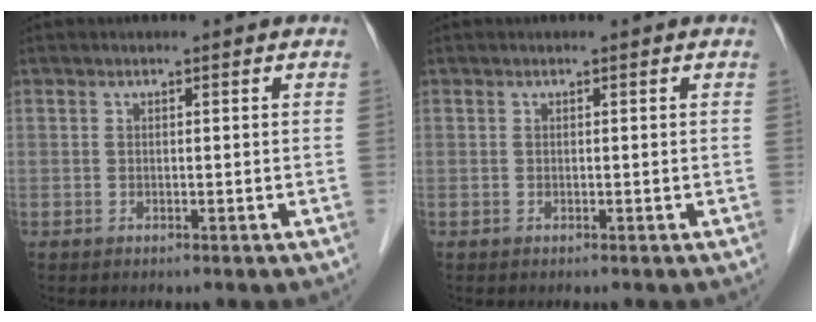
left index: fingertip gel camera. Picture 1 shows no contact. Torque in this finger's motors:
{"motor_torque": [-0.01, 0.00, 0.00, 0.00]}